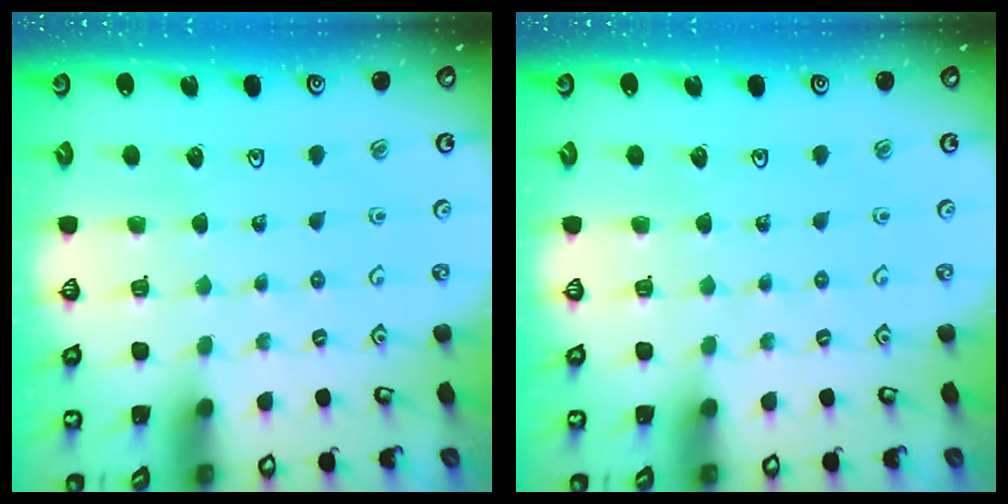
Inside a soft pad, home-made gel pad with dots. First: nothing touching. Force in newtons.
{"total": 0.0}